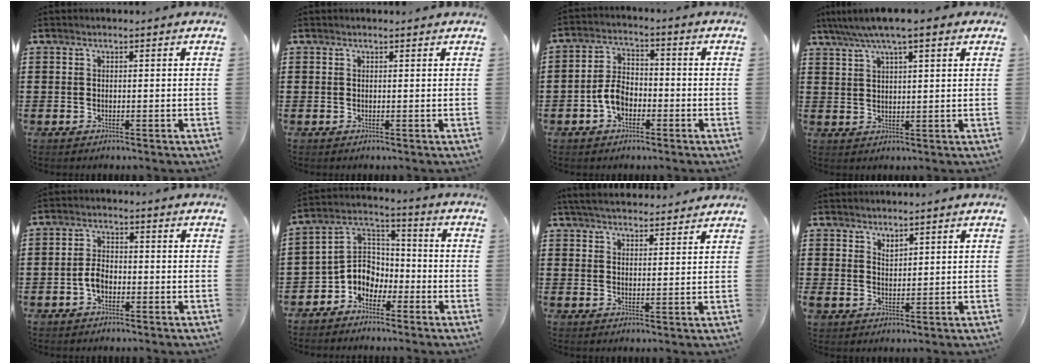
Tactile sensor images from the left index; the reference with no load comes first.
{"total": 0.0}
{"total": 5.2, "force": [-2.2, 3.3, 3.4], "torque": [-0.083, 0.005, -0.047]}
{"total": 5.7, "force": [4.0, 0.8, 4.0], "torque": [-0.085, -0.001, 0.069]}
{"total": 3.3, "force": [-1.1, 2.0, 2.5], "torque": [-0.069, -0.002, -0.029]}
{"total": 6.0, "force": [-3.4, 4.8, 1.4], "torque": [-0.051, 0.005, -0.075]}
{"total": 4.1, "force": [4.0, 0.4, 0.8], "torque": [-0.028, -0.011, 0.074]}
{"total": 2.0, "force": [1.7, 1.1, 0.3], "torque": [-0.009, 0.003, 0.032]}